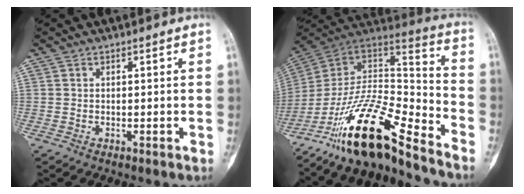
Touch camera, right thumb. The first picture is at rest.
{"total": 21.4, "force": [-15.8, 5.6, 13.4], "torque": [-0.242, 0.095, -0.285]}